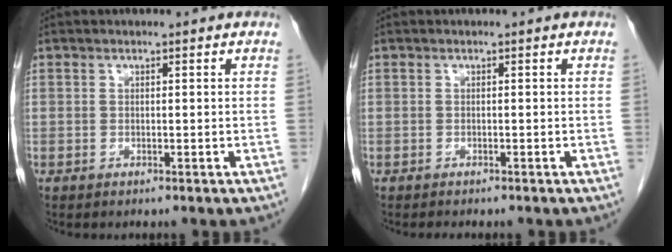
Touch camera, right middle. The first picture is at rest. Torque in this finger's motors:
{"motor_torque": [0.01, 0.00, 0.00, 0.00]}